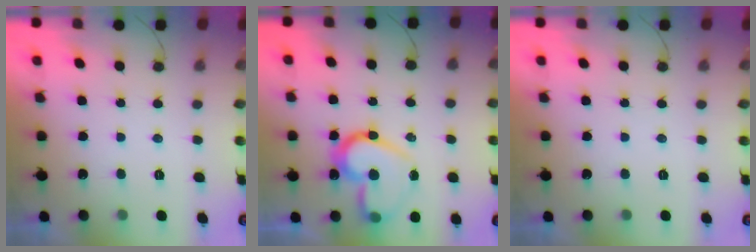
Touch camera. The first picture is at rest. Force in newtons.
{"total": 16.9, "press": 16.9, "slide": 1.6}
{"total": 0.0}